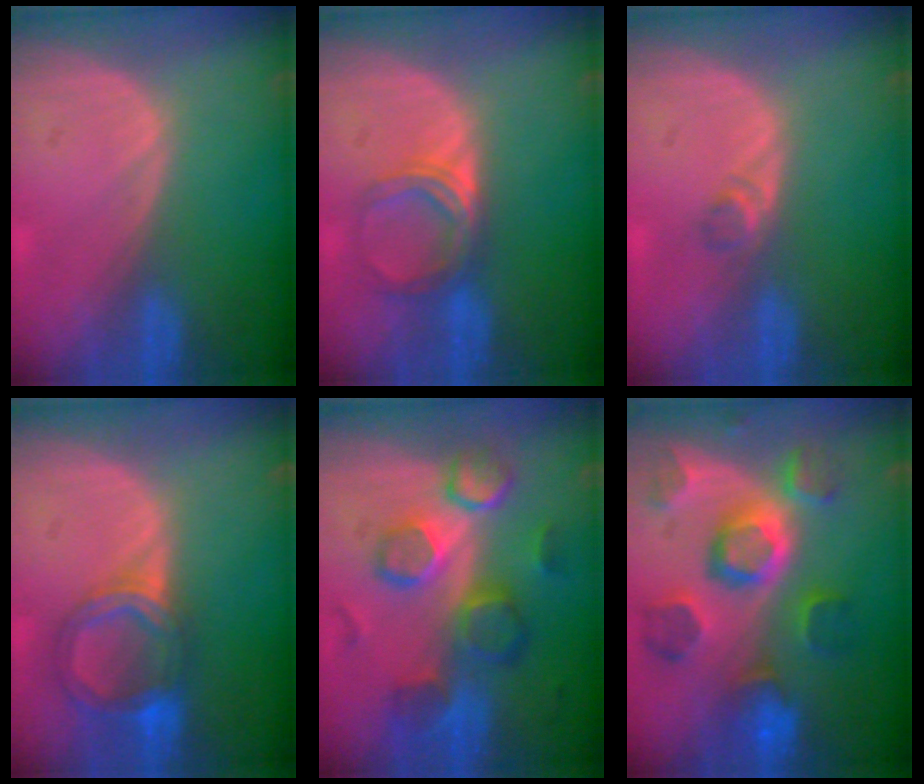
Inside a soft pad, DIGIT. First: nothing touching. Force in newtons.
{"total": 5.1, "press": 4.5, "slide": 2.3}
{"total": 1.6, "press": 1.4, "slide": 0.8}
{"total": 6.4, "press": 5.9, "slide": 2.7}
{"total": 10.1, "press": 9.0, "slide": 4.5}
{"total": 11.3, "press": 10.1, "slide": 5.1}